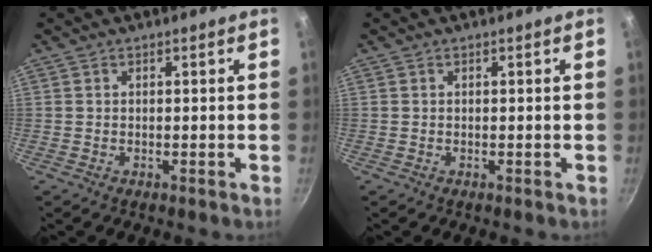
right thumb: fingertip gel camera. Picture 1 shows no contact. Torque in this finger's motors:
{"motor_torque": [0.16, 0.16, -0.13, 0.13, 0.00]}